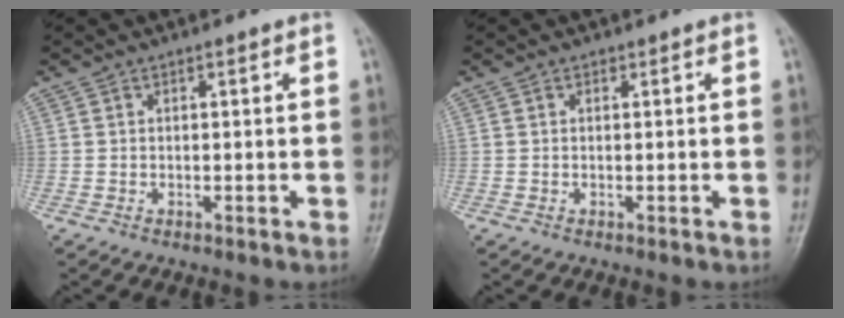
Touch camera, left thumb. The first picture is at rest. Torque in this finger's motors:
{"motor_torque": [0.00, 0.00, -0.01, -0.01, 0.00]}